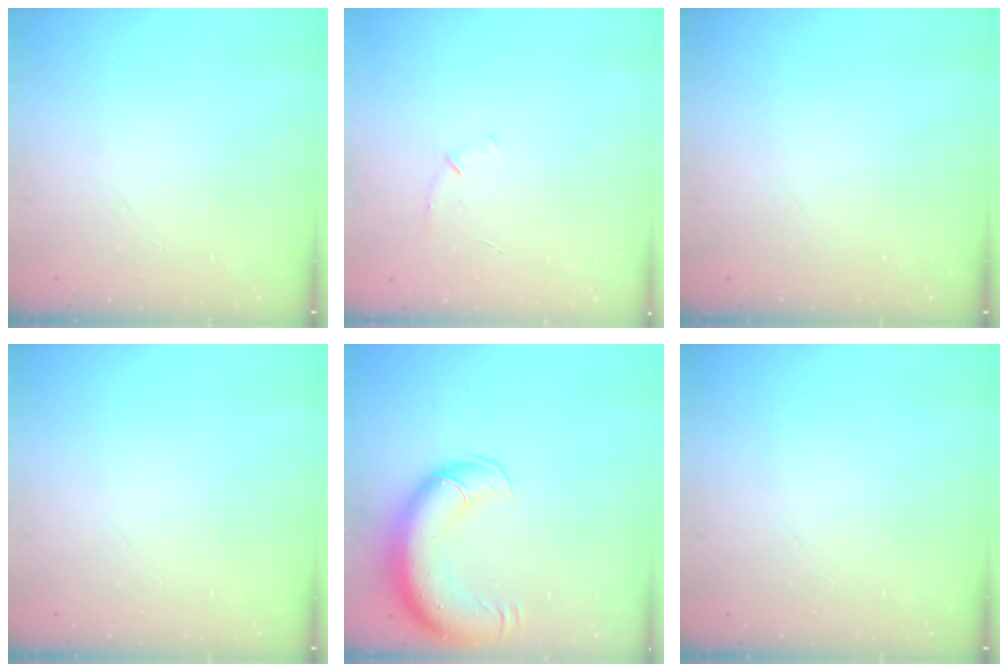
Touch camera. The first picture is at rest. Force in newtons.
{"total": 4.3, "press": 4.2, "slide": 1.1}
{"total": 0.0}
{"total": 0.0}
{"total": 16.2, "press": 15.7, "slide": 3.9}
{"total": 0.0}